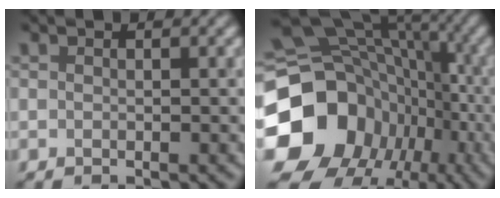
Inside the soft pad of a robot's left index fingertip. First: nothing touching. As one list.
[{"total": 20.6, "force": [-5.3, 17.9, 8.7], "torque": [-0.168, -0.026, -0.102]}]